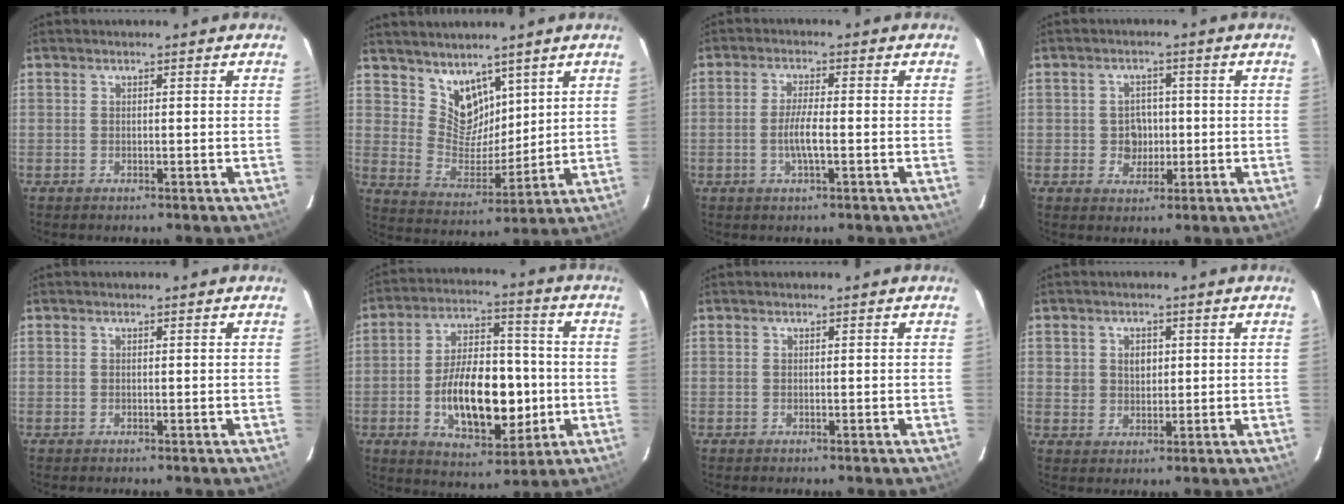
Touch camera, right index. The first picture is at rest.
{"total": 9.0, "force": [6.5, 5.4, 2.8], "torque": [-0.043, -0.001, 0.136]}
{"total": 4.3, "force": [-1.2, 0.5, 4.1], "torque": [-0.078, -0.004, -0.022]}
{"total": 4.1, "force": [-0.5, 3.8, 1.4], "torque": [-0.028, 0.012, -0.001]}
{"total": 0.0}
{"total": 17.1, "force": [-3.2, 9.0, 14.2], "torque": [-0.254, 0.011, -0.039]}
{"total": 0.0}
{"total": 3.5, "force": [0.8, 3.1, 1.3], "torque": [-0.018, 0.011, 0.016]}